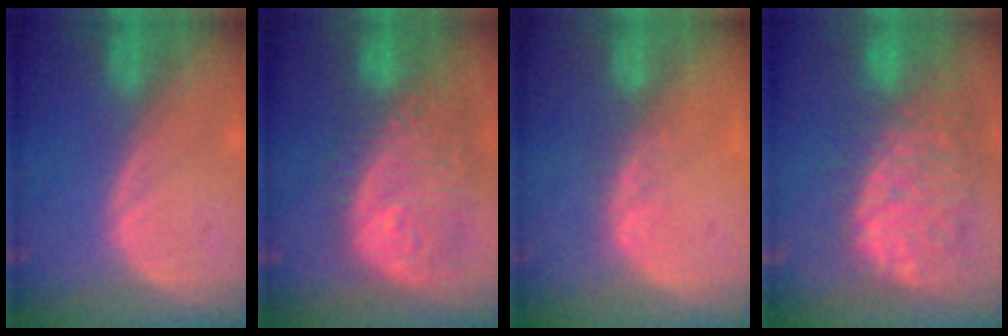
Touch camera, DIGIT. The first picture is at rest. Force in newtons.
{"total": 12.0, "press": 10.7, "slide": 5.4}
{"total": 2.5, "press": 1.9, "slide": 1.5}
{"total": 13.2, "press": 11.3, "slide": 6.9}